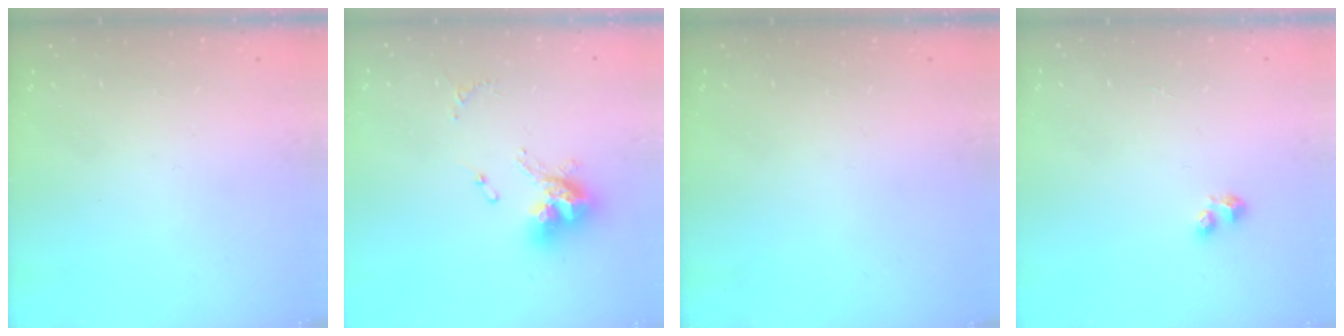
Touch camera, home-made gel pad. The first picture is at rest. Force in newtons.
{"total": 12.6, "press": 12.5, "slide": 1.4}
{"total": 0.0}
{"total": 2.9, "press": 2.8, "slide": 0.6}